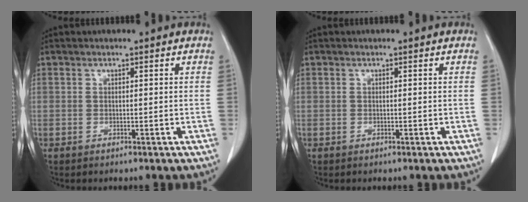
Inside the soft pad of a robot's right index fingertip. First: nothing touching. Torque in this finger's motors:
{"motor_torque": [-0.03, 0.04, 0.00, 0.00]}